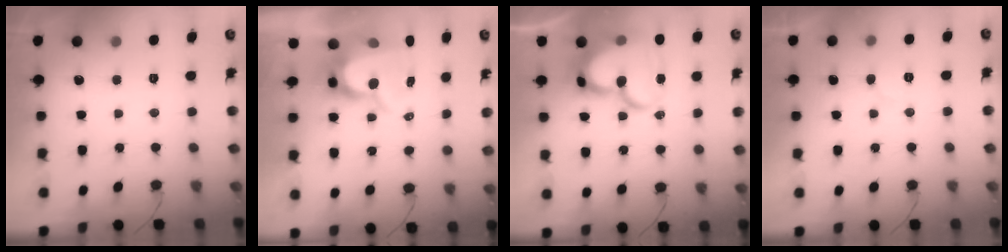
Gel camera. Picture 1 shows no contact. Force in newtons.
{"total": 9.7, "press": 9.7, "slide": 1.0}
{"total": 21.0, "press": 20.9, "slide": 2.2}
{"total": 4.4, "press": 4.4, "slide": 0.4}